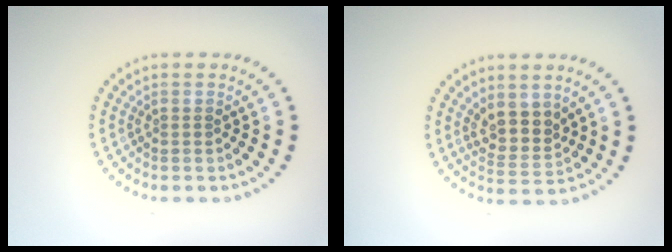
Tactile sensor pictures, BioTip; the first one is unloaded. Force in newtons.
{"total": 3.1, "press": 2.6, "slide": 1.6}